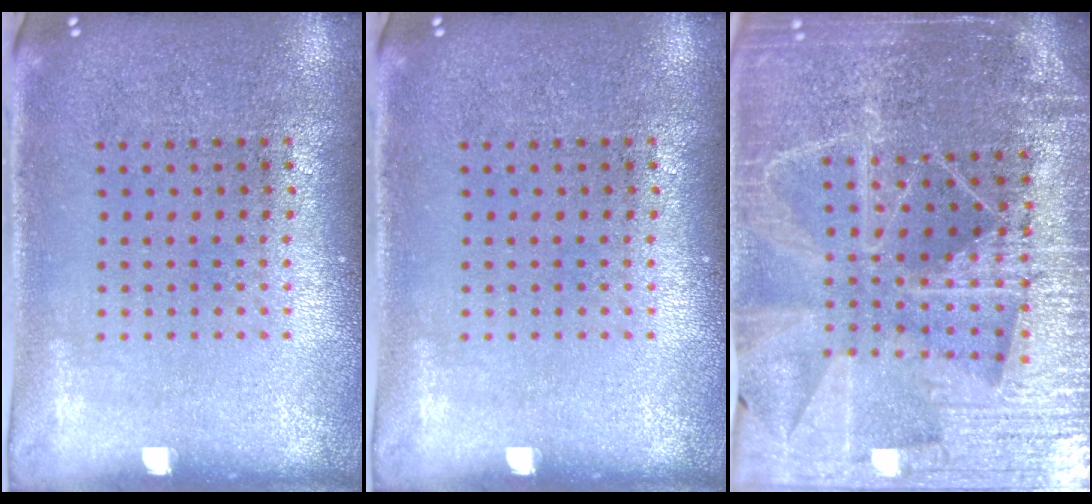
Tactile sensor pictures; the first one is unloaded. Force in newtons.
{"total": 0.0}
{"total": 5.4, "press": 4.8, "slide": 2.4}